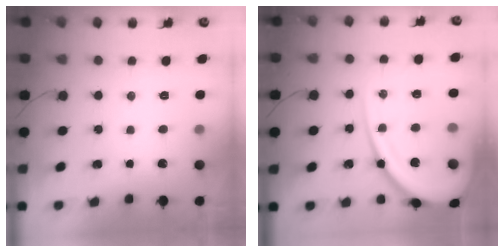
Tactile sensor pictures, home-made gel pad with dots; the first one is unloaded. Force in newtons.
{"total": 19.7, "press": 19.6, "slide": 2.0}